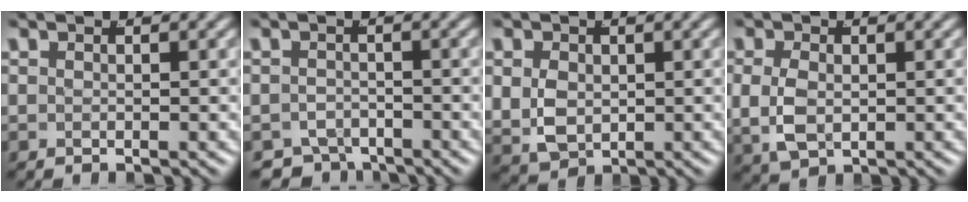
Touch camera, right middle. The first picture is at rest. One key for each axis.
{"total": 4.5, "fx": -3.9, "fy": 2.2, "fz": 0.7, "tx": 0.006, "ty": -0.020, "tz": -0.061}
{"total": 5.5, "fx": 0.0, "fy": 4.7, "fz": 2.8, "tx": -0.079, "ty": -0.028, "tz": 0.014}
{"total": 4.1, "fx": 0.0, "fy": 3.1, "fz": 2.6, "tx": -0.072, "ty": -0.016, "tz": 0.014}